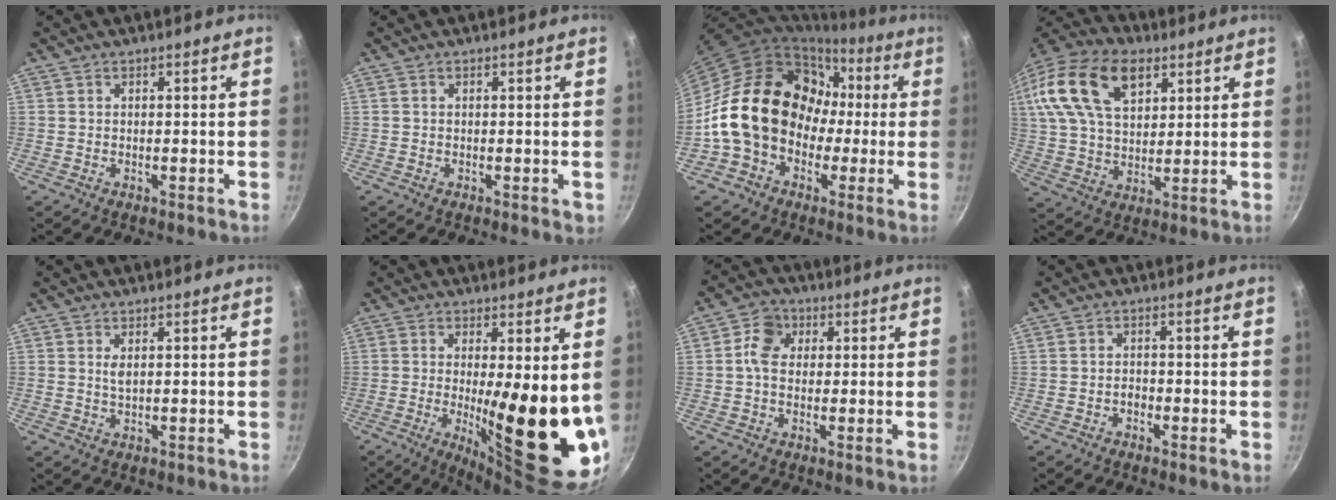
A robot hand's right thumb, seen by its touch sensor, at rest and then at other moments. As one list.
[{"total": 1.1, "force": [0.1, 0.7, 0.9], "torque": [-0.007, 0.000, 0.003]}, {"total": 17.8, "force": [-1.0, 14.4, 10.4], "torque": [-0.130, 0.057, -0.018]}, {"total": 22.7, "force": [9.6, 13.7, 15.3], "torque": [-0.293, 0.008, 0.167]}, {"total": 1.6, "force": [0.6, 0.7, 1.3], "torque": [-0.026, -0.003, 0.012]}, {"total": 17.9, "force": [-0.3, 4.7, 17.3], "torque": [-0.221, -0.041, 0.007]}, {"total": 6.2, "force": [1.0, 5.0, 3.6], "torque": [-0.039, 0.010, 0.005]}, {"total": 1.4, "force": [-0.8, 0.9, 0.6], "torque": [-0.004, 0.011, -0.013]}]